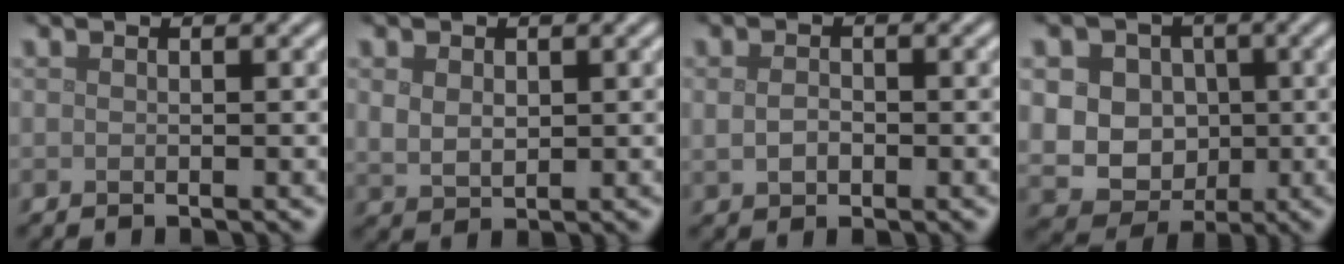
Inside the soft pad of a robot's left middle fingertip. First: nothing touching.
{"total": 2.3, "force": [0.7, 1.6, 1.4], "torque": [-0.034, -0.003, 0.018]}
{"total": 1.7, "force": [0.0, 1.1, 1.2], "torque": [-0.029, -0.002, 0.001]}
{"total": 11.5, "force": [1.4, 10.3, 4.9], "torque": [-0.099, 0.022, 0.015]}